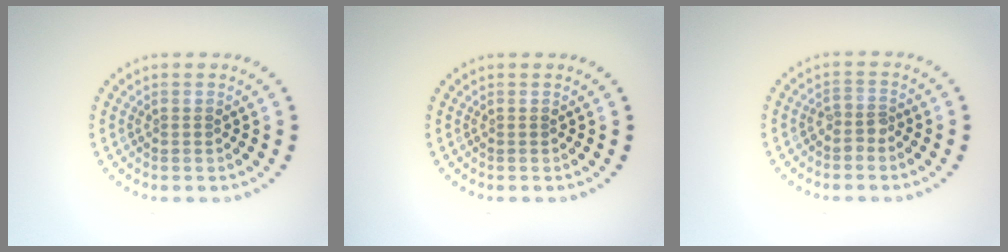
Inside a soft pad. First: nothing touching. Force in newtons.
{"total": 0.0}
{"total": 1.4, "press": 1.1, "slide": 0.8}